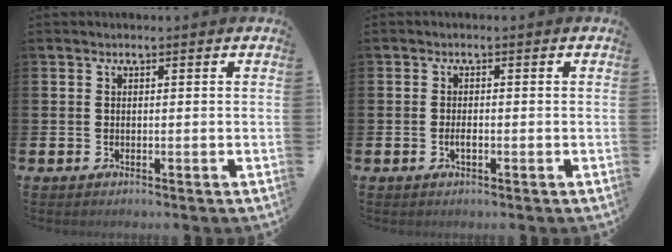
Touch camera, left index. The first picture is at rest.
{"total": 1.2, "force": [-0.4, 0.5, 1.1], "torque": [-0.025, 0.001, -0.006]}